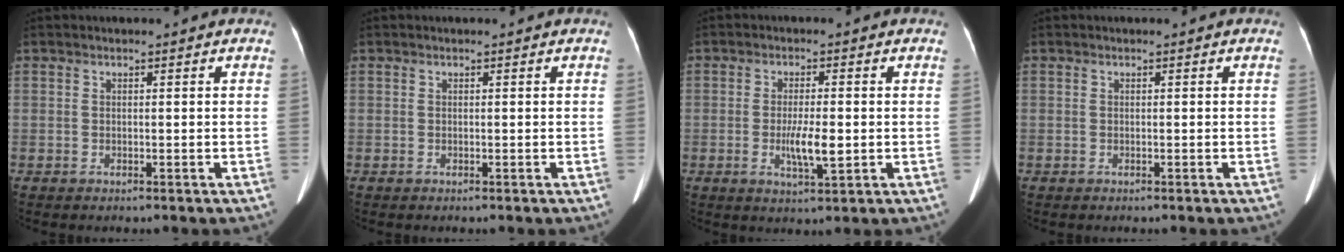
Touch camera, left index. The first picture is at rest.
{"total": 0.0}
{"total": 4.8, "force": [-0.7, 0.9, 4.6], "torque": [-0.090, -0.007, -0.012]}
{"total": 0.0}